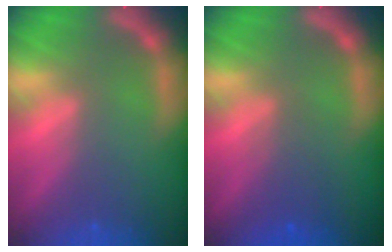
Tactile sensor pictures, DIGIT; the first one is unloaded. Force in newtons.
{"total": 2.5}